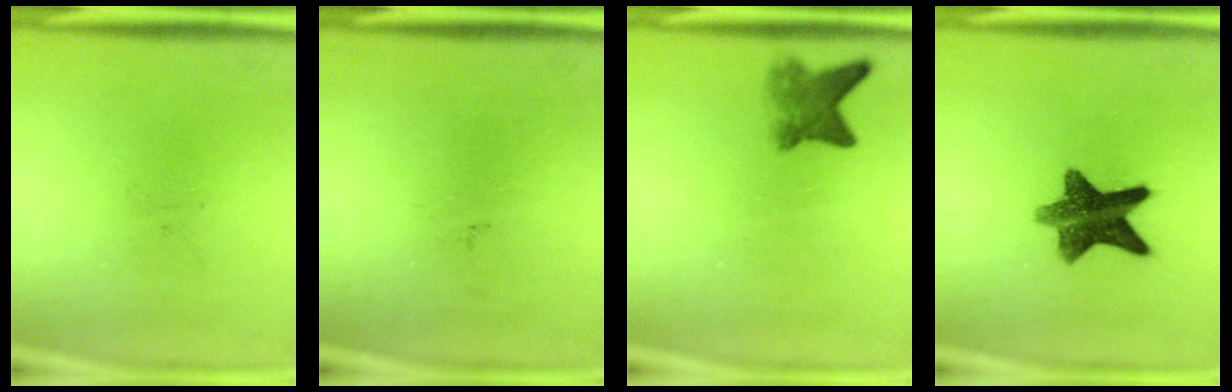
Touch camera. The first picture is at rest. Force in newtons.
{"total": 0.0}
{"total": 4.2}
{"total": 11.1}